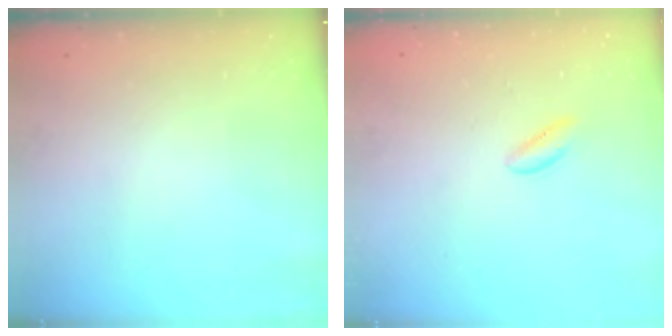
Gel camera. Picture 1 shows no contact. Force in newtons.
{"total": 0.5, "press": 0.4, "slide": 0.4}